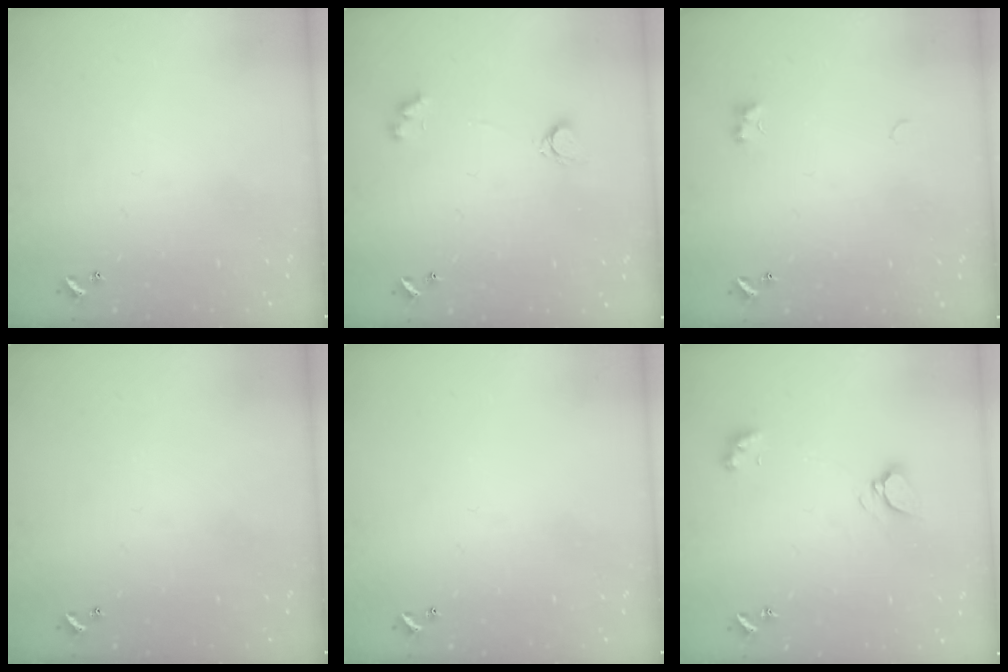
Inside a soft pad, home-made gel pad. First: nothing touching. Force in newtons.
{"total": 4.0, "press": 4.0, "slide": 0.3}
{"total": 1.8, "press": 1.7, "slide": 0.4}
{"total": 0.0}
{"total": 0.0}
{"total": 4.3, "press": 4.2, "slide": 0.4}